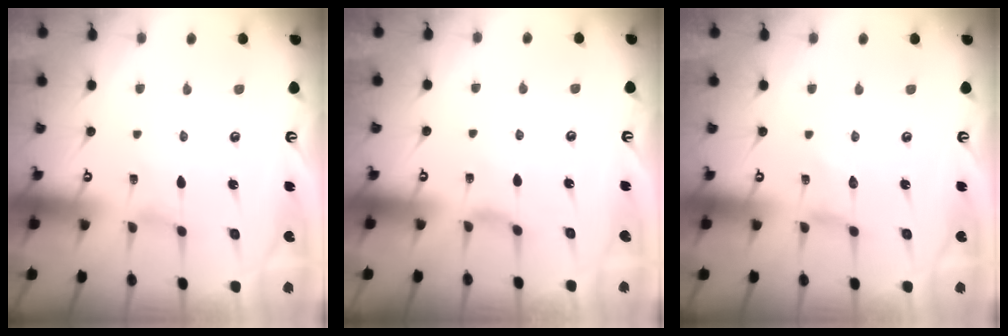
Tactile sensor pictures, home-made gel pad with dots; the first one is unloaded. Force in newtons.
{"total": 2.0, "press": 2.0, "slide": 0.5}
{"total": 0.0}